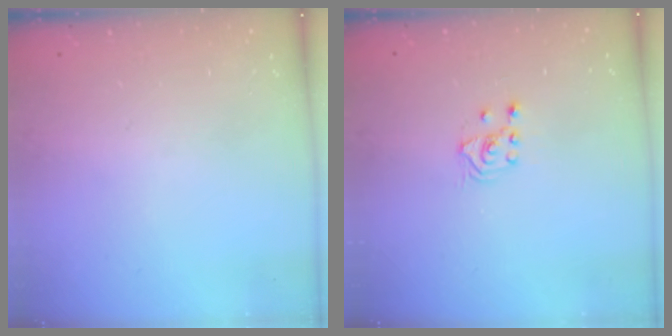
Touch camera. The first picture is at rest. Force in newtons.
{"total": 2.1, "press": 2.0, "slide": 0.8}